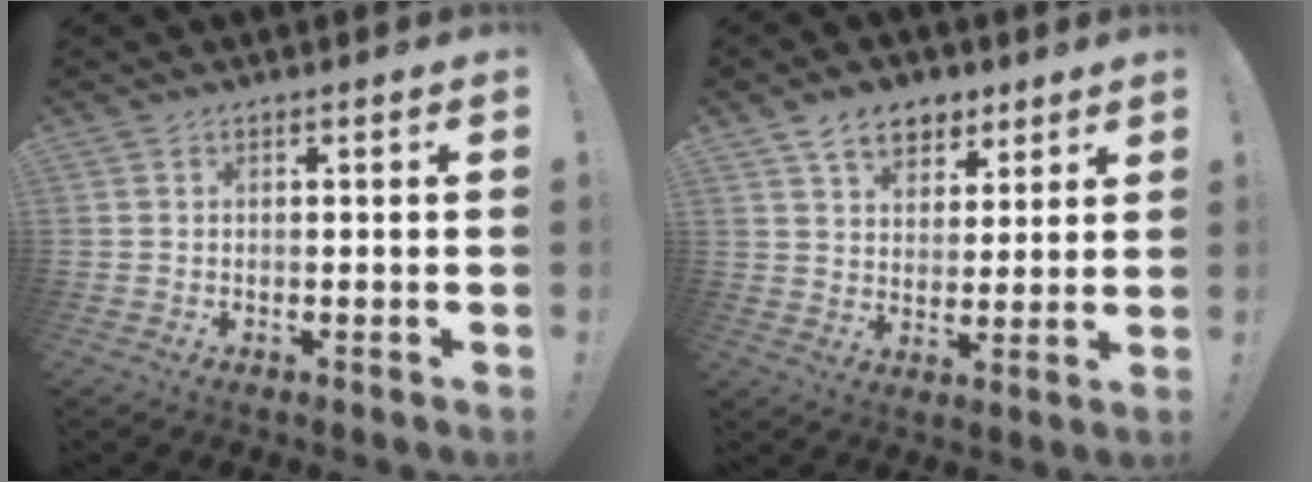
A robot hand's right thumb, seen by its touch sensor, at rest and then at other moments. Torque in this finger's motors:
{"motor_torque": [0.32, 1.85, 0.82, 0.63, -0.02]}